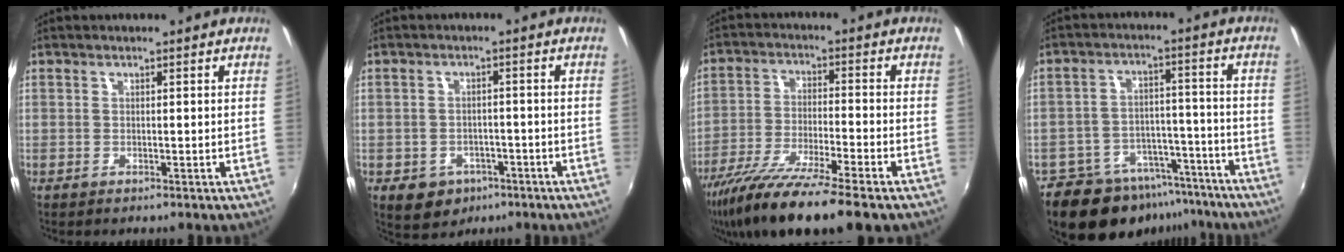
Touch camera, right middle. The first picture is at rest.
{"total": 7.6, "force": [-3.8, 5.9, 2.8], "torque": [-0.075, -0.005, -0.042]}
{"total": 16.6, "force": [-12.5, 1.6, 10.8], "torque": [-0.214, -0.046, -0.220]}
{"total": 15.7, "force": [-12.1, 8.5, 5.1], "torque": [-0.114, 0.028, -0.162]}